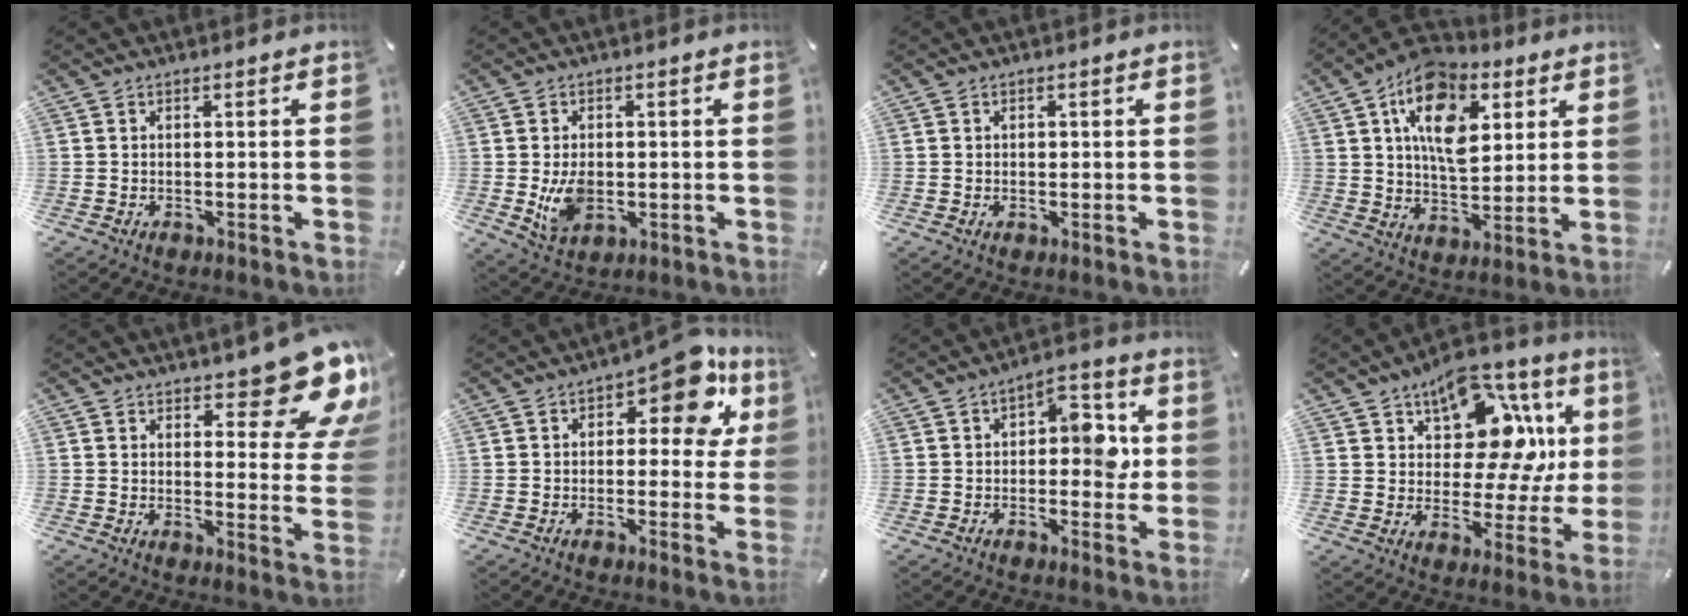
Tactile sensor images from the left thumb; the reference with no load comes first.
{"total": 7.1, "force": [-0.5, 5.1, 4.9], "torque": [-0.095, -0.005, -0.010]}
{"total": 0.9, "force": [0.1, 0.9, 0.3], "torque": [0.001, 0.001, -0.001]}
{"total": 15.7, "force": [6.4, 9.8, 10.4], "torque": [-0.165, -0.012, 0.116]}
{"total": 13.9, "force": [10.0, 5.2, 8.0], "torque": [-0.085, -0.087, 0.170]}
{"total": 13.5, "force": [6.0, 6.1, 10.5], "torque": [-0.124, -0.032, 0.096]}
{"total": 8.6, "force": [0.4, 5.4, 6.8], "torque": [-0.079, 0.003, -0.001]}
{"total": 15.0, "force": [8.1, 9.0, 8.8], "torque": [-0.118, -0.074, 0.140]}